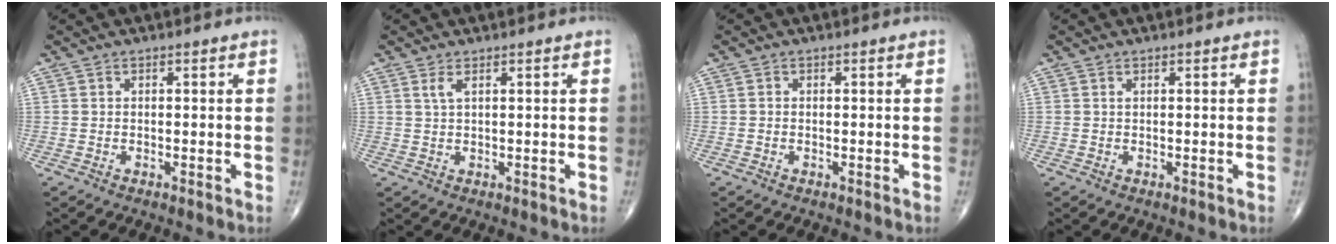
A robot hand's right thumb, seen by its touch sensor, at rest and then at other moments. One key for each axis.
{"total": 1.6, "fx": 0.8, "fy": 0.4, "fz": 1.2, "tx": -0.031, "ty": 0.002, "tz": 0.021}
{"total": 0.0}
{"total": 0.0}